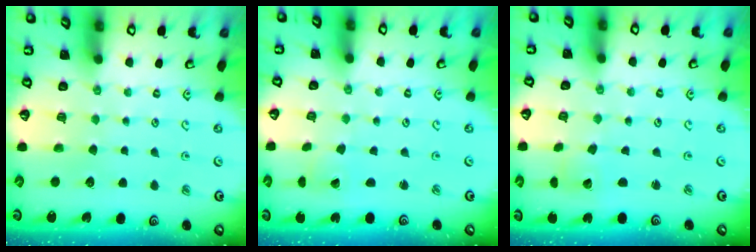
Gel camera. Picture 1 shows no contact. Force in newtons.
{"total": 1.7, "press": 1.7, "slide": 0.1}
{"total": 2.1, "press": 2.1, "slide": 0.2}